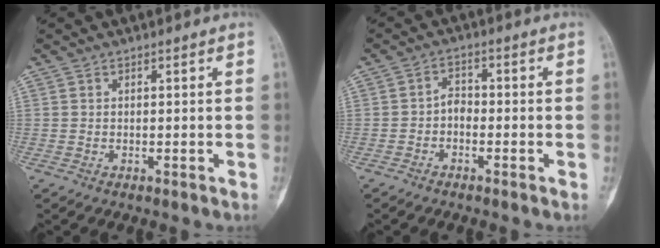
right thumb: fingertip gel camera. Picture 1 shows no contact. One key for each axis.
{"total": 2.6, "fx": -1.1, "fy": 1.7, "fz": 1.6, "tx": -0.017, "ty": 0.016, "tz": -0.030}